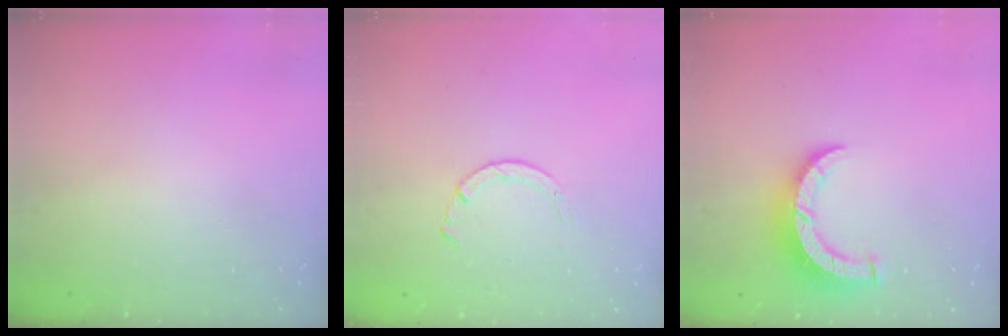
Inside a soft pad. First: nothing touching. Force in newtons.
{"total": 2.9, "press": 2.8, "slide": 0.3}
{"total": 8.4, "press": 8.4, "slide": 0.3}